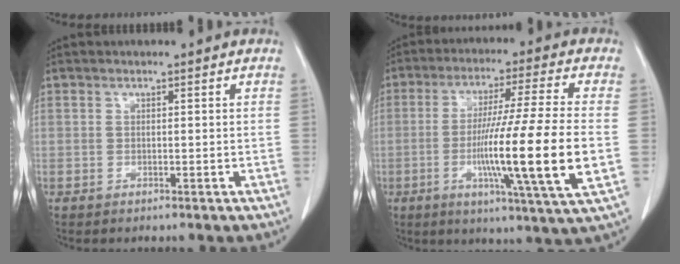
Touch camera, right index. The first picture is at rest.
{"total": 17.3, "force": [-3.0, -1.3, 17.0], "torque": [-0.297, -0.018, -0.057]}